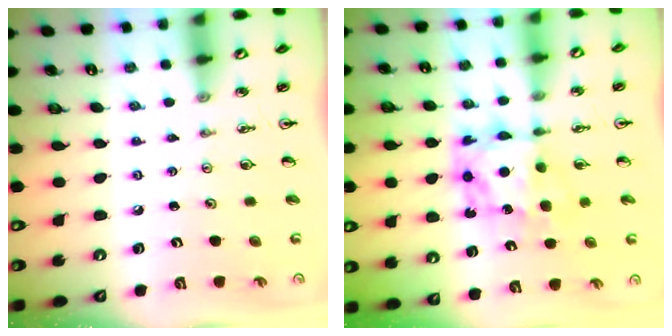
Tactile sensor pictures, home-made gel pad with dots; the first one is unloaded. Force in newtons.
{"total": 7.0, "press": 7.0, "slide": 0.8}